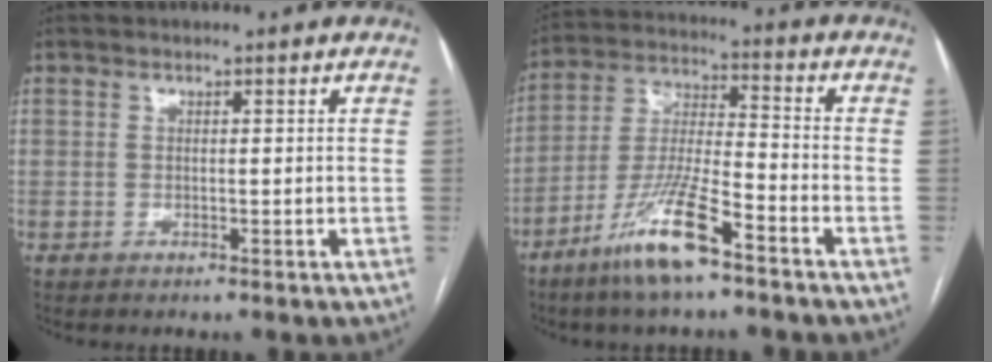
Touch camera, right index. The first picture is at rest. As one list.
[{"total": 11.9, "force": [-7.5, 1.1, 9.2], "torque": [-0.188, -0.020, -0.147]}]